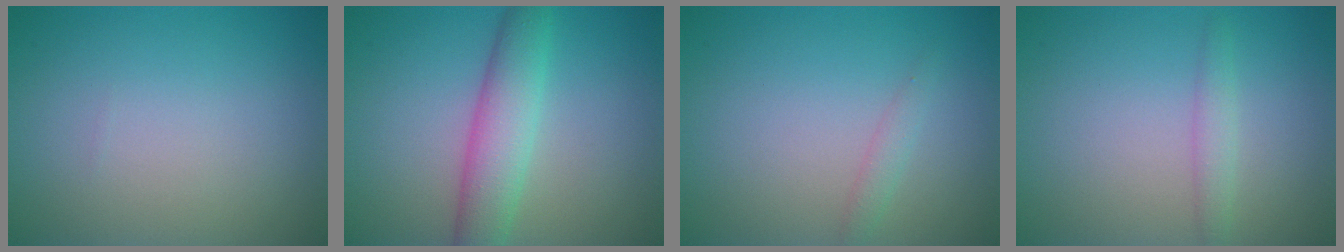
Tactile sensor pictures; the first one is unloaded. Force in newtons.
{"total": 4.6, "press": 4.6, "slide": 0.2}
{"total": 1.1, "press": 1.1, "slide": 0.1}
{"total": 1.4, "press": 1.4, "slide": 0.0}